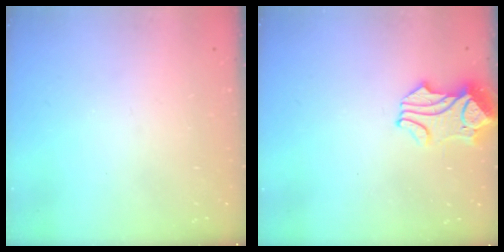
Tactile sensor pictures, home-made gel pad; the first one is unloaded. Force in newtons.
{"total": 3.0, "press": 2.8, "slide": 0.9}